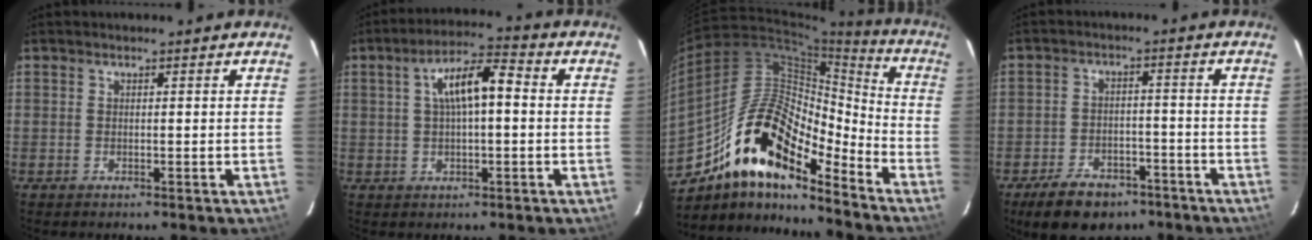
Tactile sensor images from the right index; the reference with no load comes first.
{"total": 8.4, "force": [1.0, 2.6, 7.9], "torque": [-0.138, 0.024, 0.020]}
{"total": 19.6, "force": [-13.4, 6.9, 12.6], "torque": [-0.221, 0.005, -0.254]}
{"total": 10.9, "force": [-7.6, 6.3, 4.6], "torque": [-0.107, 0.019, -0.103]}